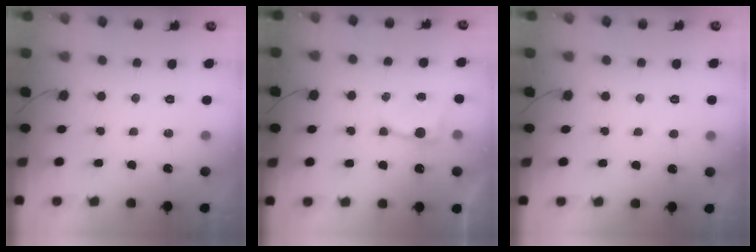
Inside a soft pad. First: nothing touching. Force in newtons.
{"total": 5.2, "press": 5.2, "slide": 0.7}
{"total": 2.4, "press": 2.4, "slide": 0.2}